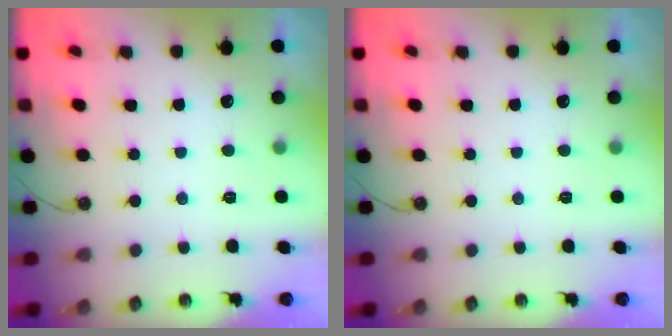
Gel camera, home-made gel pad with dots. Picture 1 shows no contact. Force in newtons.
{"total": 0.0}